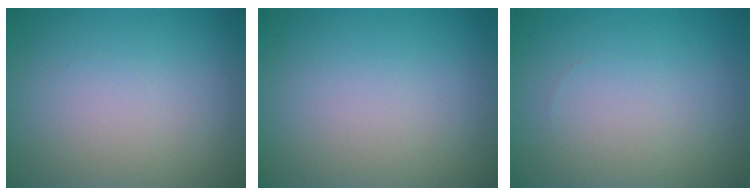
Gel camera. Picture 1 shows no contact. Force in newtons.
{"total": 0.0}
{"total": 0.0}